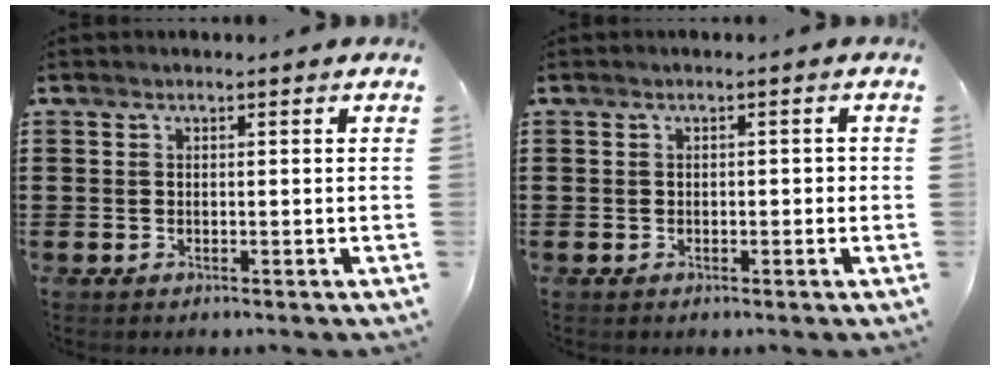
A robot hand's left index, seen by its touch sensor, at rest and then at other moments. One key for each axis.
{"total": 0.8, "fx": -0.3, "fy": 0.5, "fz": 0.6, "tx": -0.014, "ty": 0.002, "tz": -0.007}